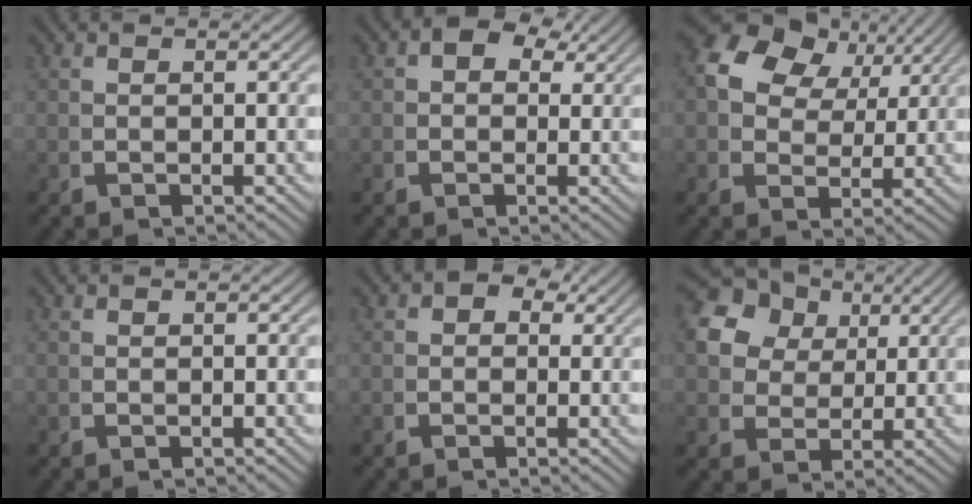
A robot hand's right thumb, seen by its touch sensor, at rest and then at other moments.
{"total": 2.6, "force": [1.5, 1.5, 1.6], "torque": [-0.026, 0.002, 0.020]}
{"total": 8.8, "force": [3.3, 6.3, 5.2], "torque": [-0.110, -0.011, 0.060]}
{"total": 0.0}
{"total": 1.7, "force": [0.9, 1.2, 0.9], "torque": [-0.014, -0.001, 0.010]}
{"total": 10.6, "force": [4.1, 8.2, 5.4], "torque": [-0.126, -0.005, 0.071]}